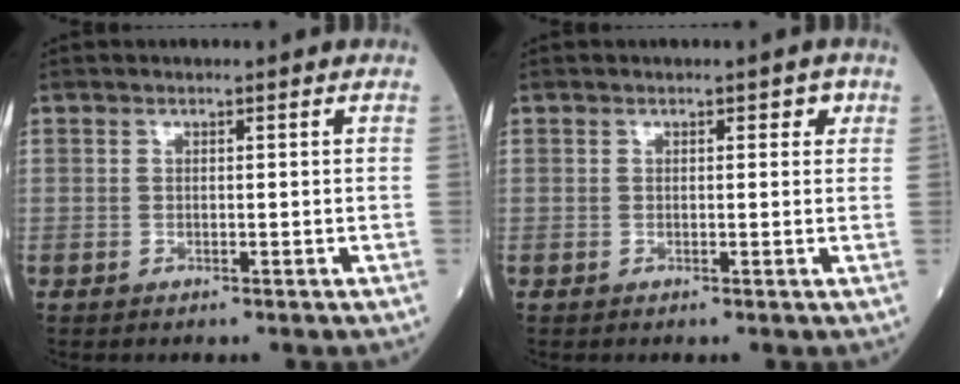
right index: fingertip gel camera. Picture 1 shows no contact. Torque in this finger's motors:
{"motor_torque": [0.01, 0.02, -0.01, 0.01]}